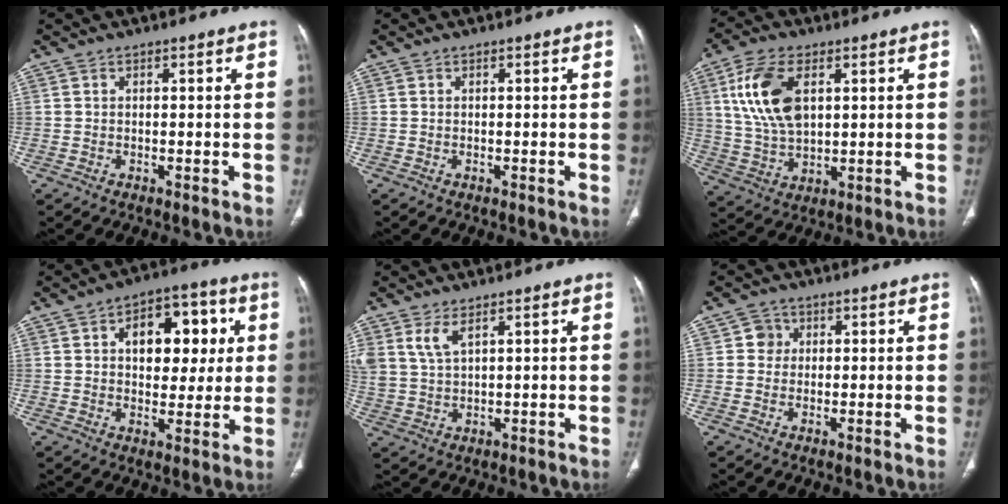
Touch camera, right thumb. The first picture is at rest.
{"total": 0.0}
{"total": 13.1, "force": [3.9, 7.2, 10.2], "torque": [-0.200, -0.007, 0.081]}
{"total": 13.7, "force": [3.4, 8.7, 10.0], "torque": [-0.087, 0.009, 0.047]}
{"total": 4.7, "force": [2.7, 1.9, 3.3], "torque": [-0.074, -0.009, 0.066]}
{"total": 2.8, "force": [0.6, 2.7, 0.6], "torque": [0.008, 0.003, 0.004]}